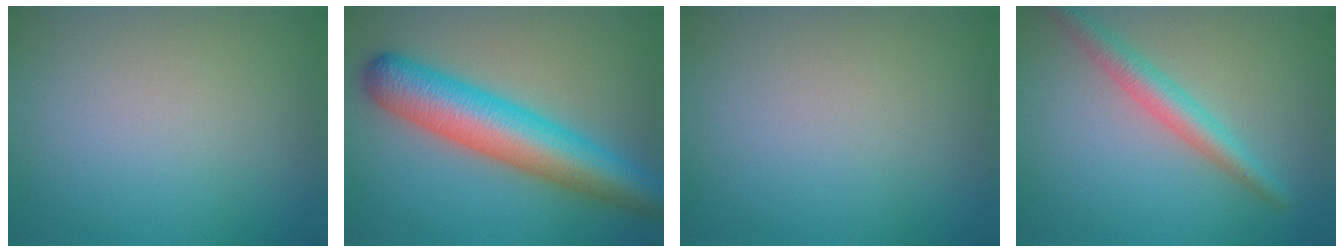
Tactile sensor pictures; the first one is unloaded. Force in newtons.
{"total": 9.0, "press": 9.0, "slide": 0.2}
{"total": 0.0}
{"total": 3.3, "press": 3.3, "slide": 0.1}